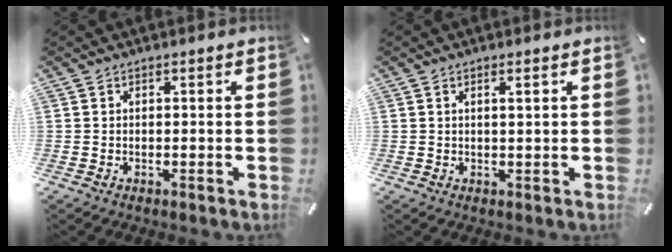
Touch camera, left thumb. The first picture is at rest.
{"total": 1.8, "force": [0.5, 0.1, 1.7], "torque": [-0.034, -0.001, 0.007]}